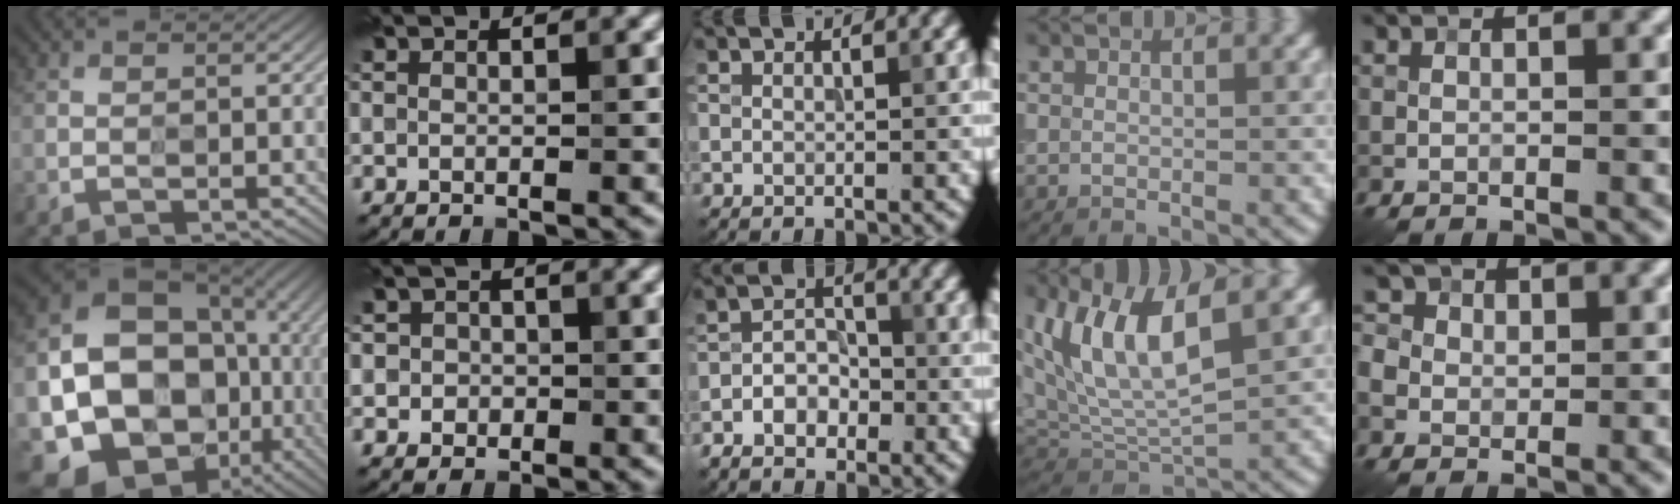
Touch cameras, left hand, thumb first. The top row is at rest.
{"thumb": {"total": 19.4, "force": [-4.4, 15.9, 10.2], "torque": [-0.222, -0.046, -0.059]}, "index": {"total": 2.2, "force": [0.1, 2.2, 0.6], "torque": [0.012, 0.002, -0.013]}, "middle": {"total": 3.3, "force": [-2.0, 2.1, 1.6], "torque": [-0.025, 0.004, -0.039]}, "ring": {"total": 9.7, "force": [4.1, 3.4, 8.0], "torque": [-0.170, 0.003, 0.077]}, "little": {"total": 5.2, "force": [1.0, 4.7, 2.0], "torque": [-0.035, 0.033, -0.005]}}